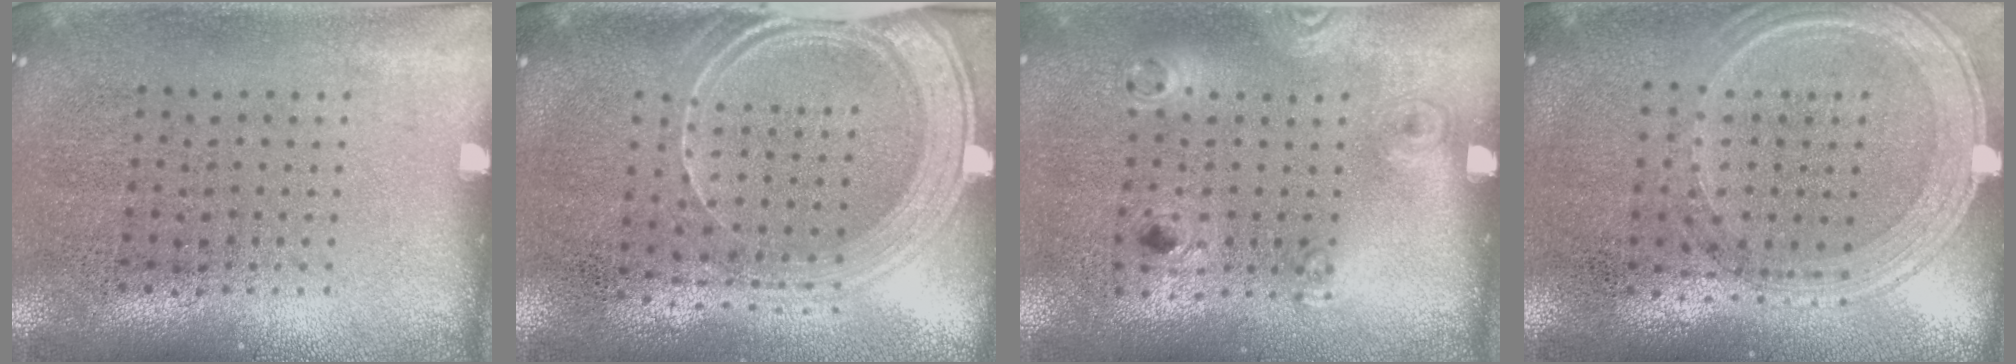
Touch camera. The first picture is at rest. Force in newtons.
{"total": 1.8, "press": 1.5, "slide": 0.9}
{"total": 1.2, "press": 0.8, "slide": 0.9}
{"total": 1.3, "press": 1.2, "slide": 0.4}